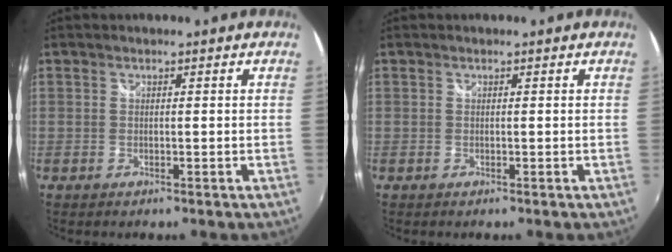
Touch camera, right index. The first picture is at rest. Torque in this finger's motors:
{"motor_torque": [0.00, 0.00, 0.00, 0.00]}